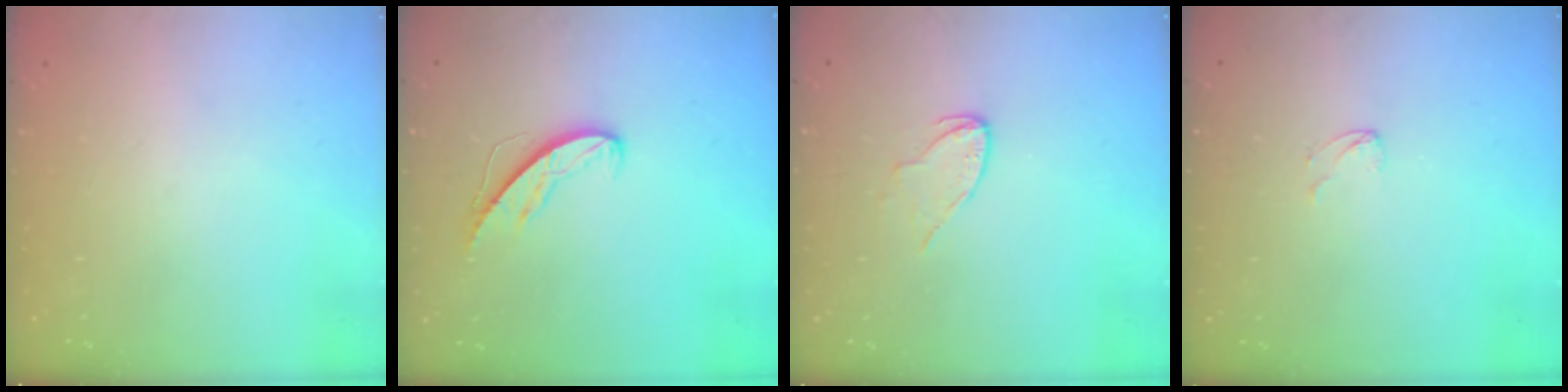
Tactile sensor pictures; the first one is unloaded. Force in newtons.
{"total": 5.7, "press": 5.7, "slide": 0.4}
{"total": 4.5, "press": 4.4, "slide": 0.3}
{"total": 2.9, "press": 2.9, "slide": 0.2}